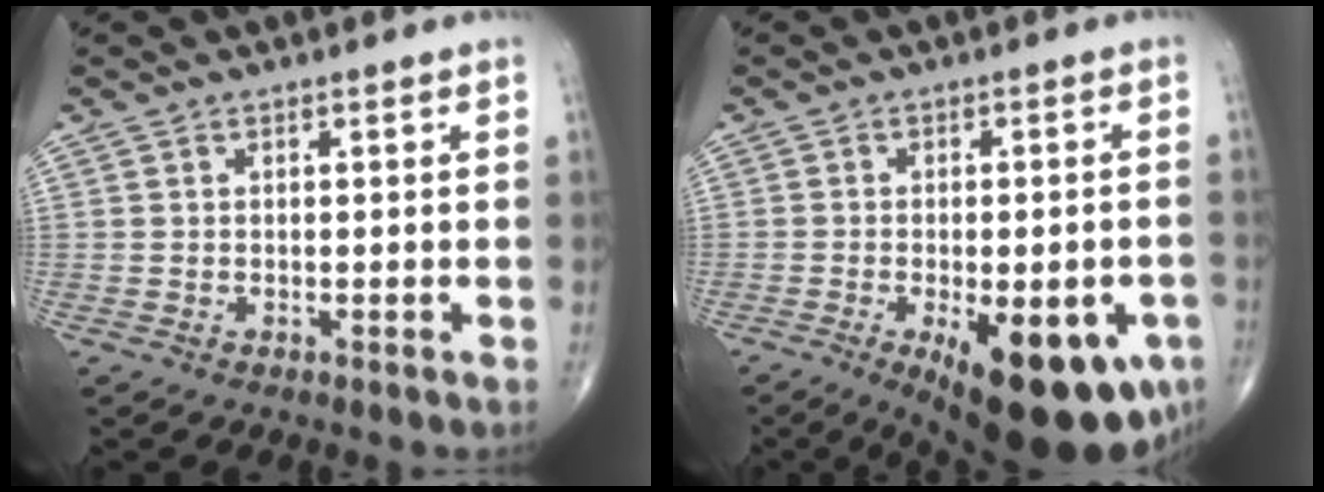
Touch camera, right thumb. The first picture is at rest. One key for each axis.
{"total": 19.8, "fx": -8.0, "fy": 7.7, "fz": 16.3, "tx": -0.172, "ty": -0.002, "tz": -0.096}